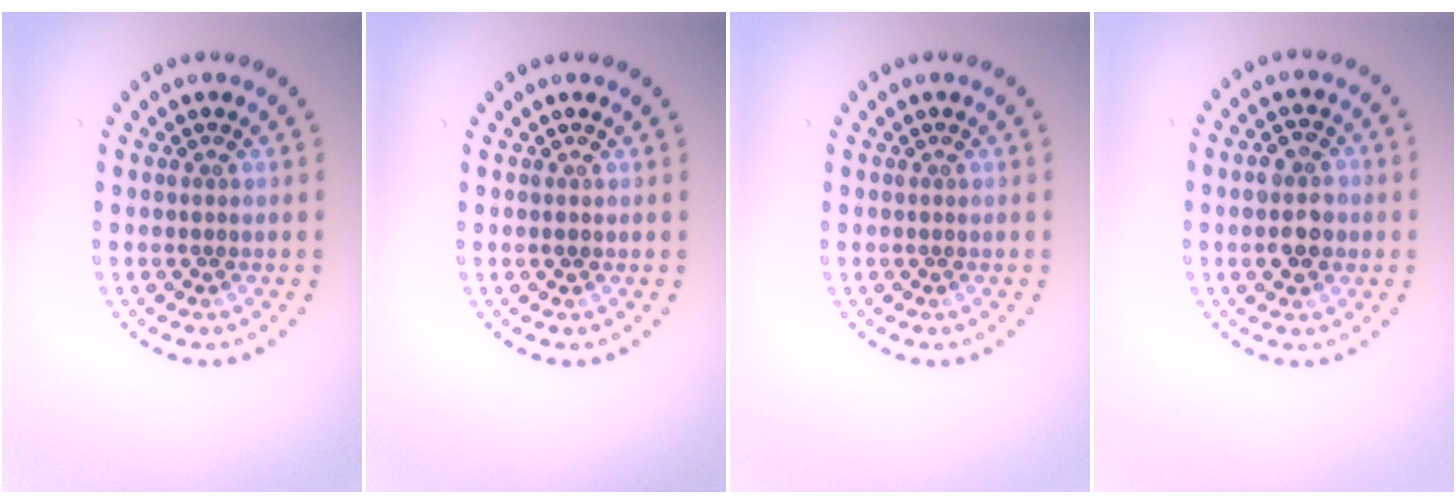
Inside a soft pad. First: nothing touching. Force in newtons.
{"total": 0.6, "press": 0.5, "slide": 0.2}
{"total": 0.0}
{"total": 3.5, "press": 3.5, "slide": 0.1}